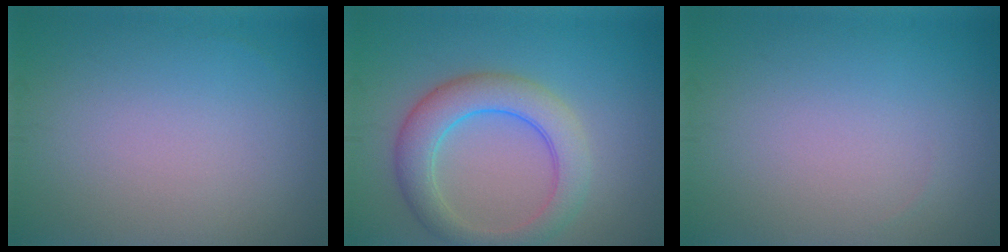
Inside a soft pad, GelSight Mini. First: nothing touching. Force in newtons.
{"total": 5.5, "press": 5.4, "slide": 0.2}
{"total": 0.0}